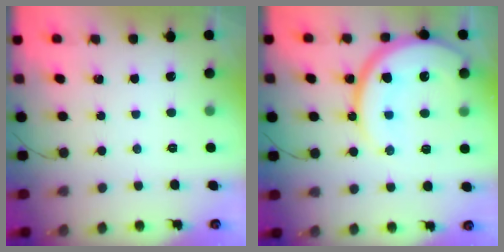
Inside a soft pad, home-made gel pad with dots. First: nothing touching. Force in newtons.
{"total": 18.8, "press": 18.8, "slide": 1.6}